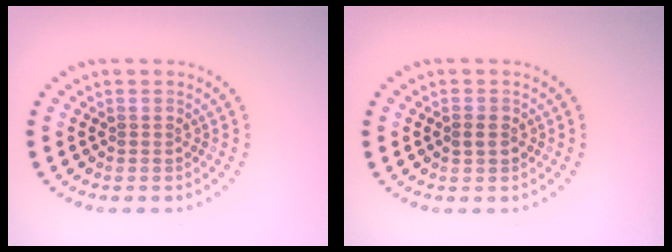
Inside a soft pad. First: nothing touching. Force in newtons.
{"total": 1.2, "press": 1.2, "slide": 0.2}